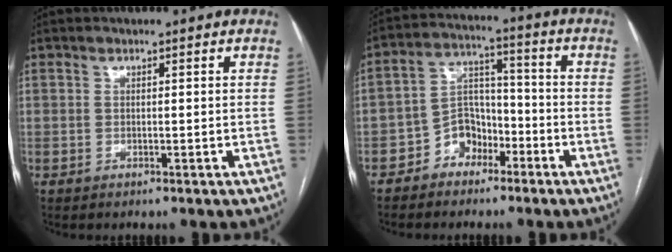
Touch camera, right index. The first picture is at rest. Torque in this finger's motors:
{"motor_torque": [-0.09, -0.13, -0.42, -0.19]}